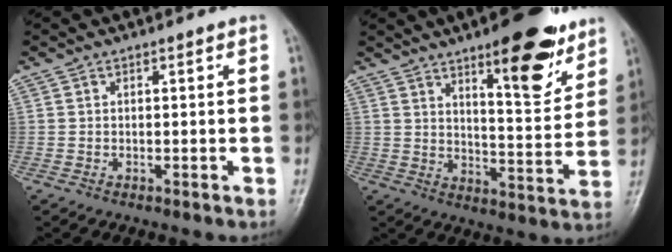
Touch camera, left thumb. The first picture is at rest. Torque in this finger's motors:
{"motor_torque": [0.59, 0.34, 0.29, -1.01, 0.18]}